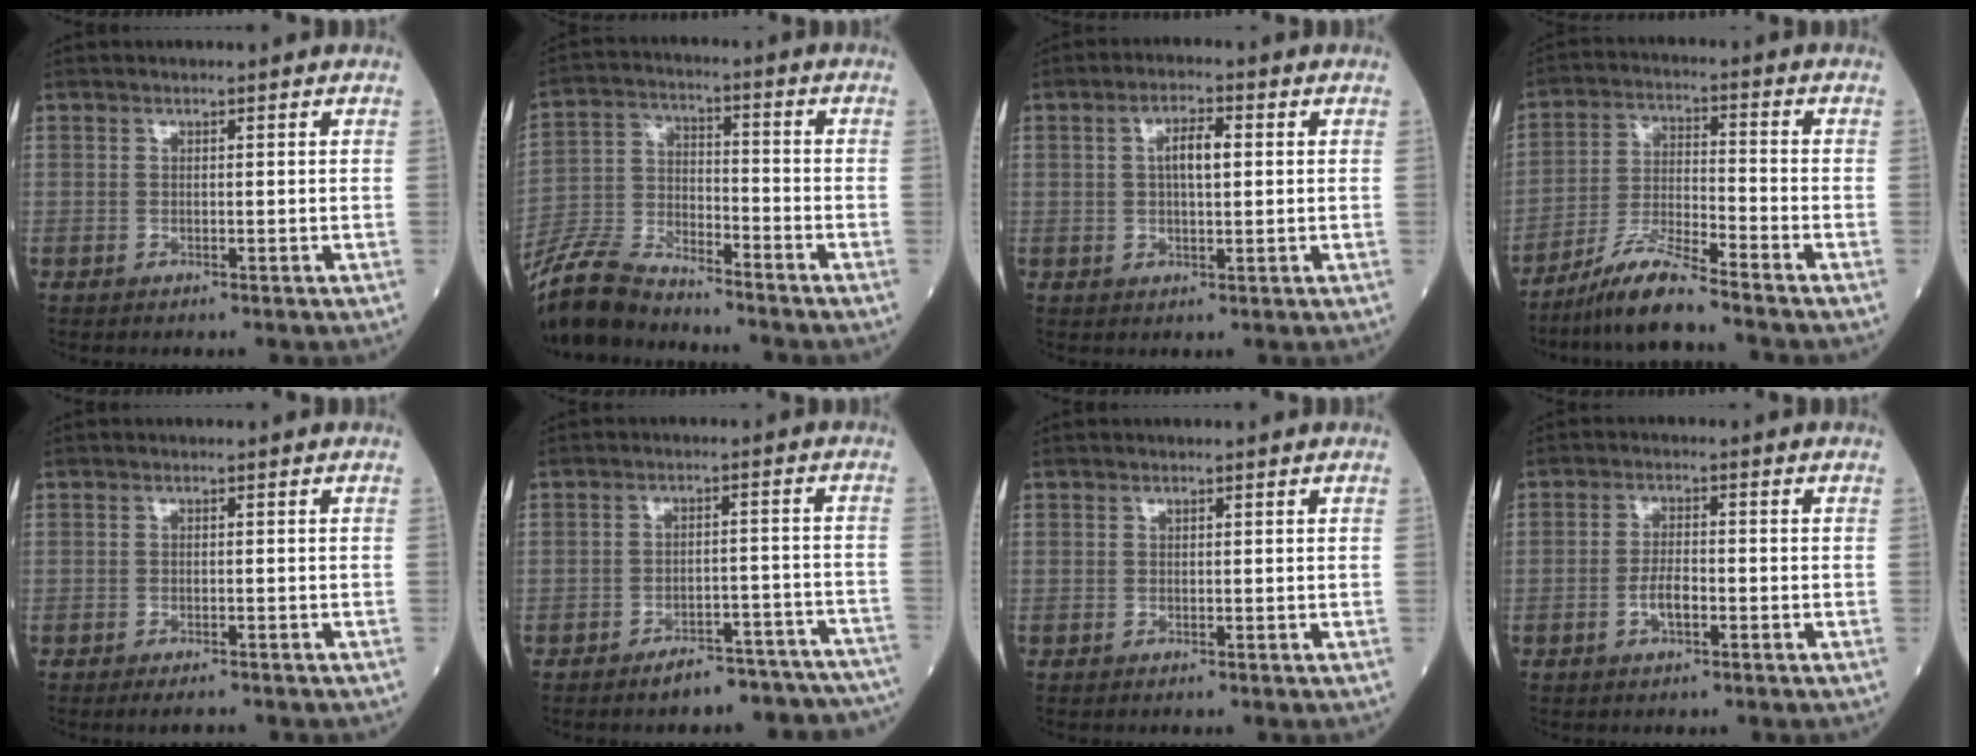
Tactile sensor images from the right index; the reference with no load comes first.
{"total": 10.8, "force": [-10.2, 2.2, 2.9], "torque": [-0.066, -0.006, -0.198]}
{"total": 4.3, "force": [0.7, 1.4, 4.0], "torque": [-0.068, 0.010, 0.011]}
{"total": 7.7, "force": [-6.6, -0.7, 3.9], "torque": [-0.080, -0.021, -0.128]}
{"total": 2.5, "force": [-2.1, 0.5, 1.3], "torque": [-0.013, -0.004, -0.025]}
{"total": 12.5, "force": [-11.4, 3.3, 3.8], "torque": [-0.014, 0.034, -0.135]}
{"total": 0.0}
{"total": 3.2, "force": [-1.2, 1.1, 2.7], "torque": [-0.054, 0.003, -0.021]}